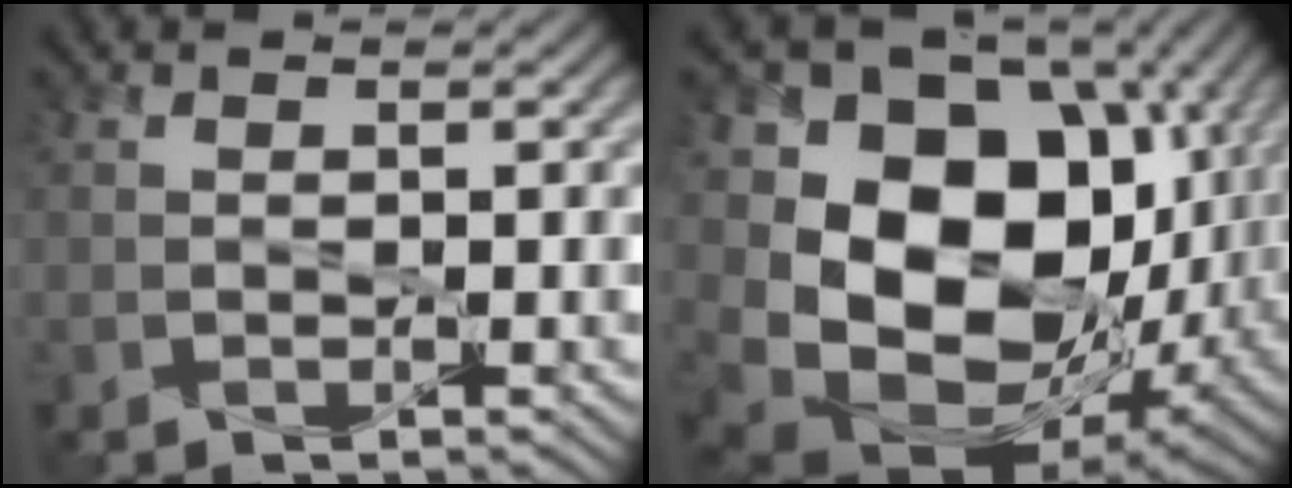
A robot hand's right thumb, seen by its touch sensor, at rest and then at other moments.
{"total": 16.7, "force": [0.9, 12.9, 10.6], "torque": [-0.201, -0.045, 0.050]}